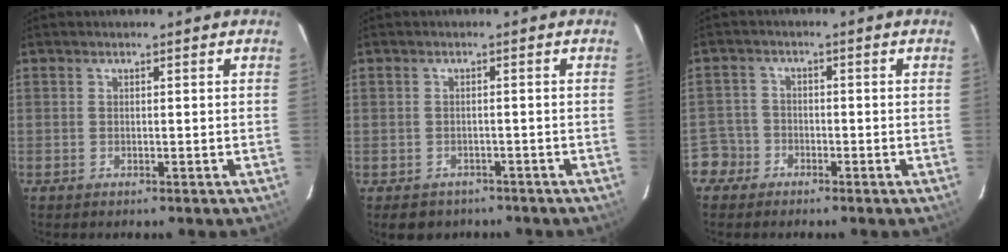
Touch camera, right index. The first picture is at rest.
{"total": 4.6, "force": [-3.0, 3.4, 1.0], "torque": [-0.014, 0.007, -0.036]}
{"total": 4.3, "force": [-2.5, 3.5, -0.5], "torque": [0.013, 0.026, -0.051]}